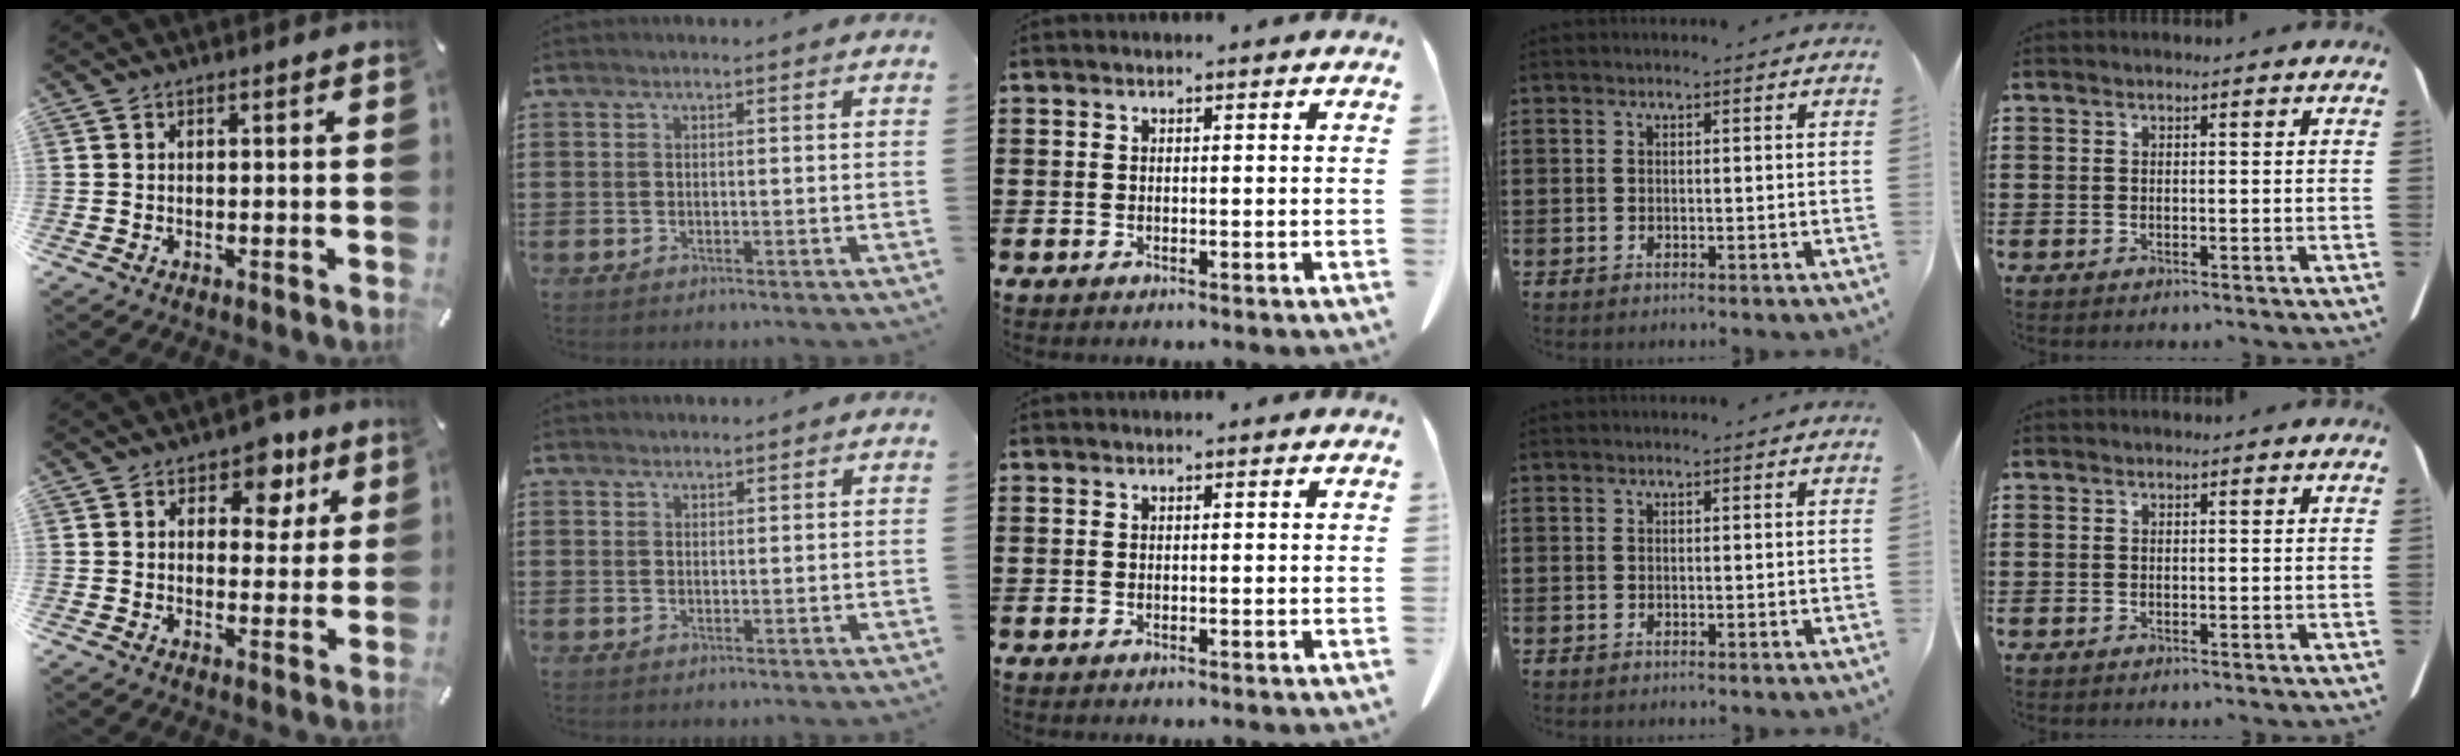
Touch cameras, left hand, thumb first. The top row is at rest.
{"thumb": {"total": 7.8, "force": [4.0, 5.2, 4.3], "torque": [-0.039, -0.022, 0.060]}, "index": {"total": 1.3, "force": [1.2, 0.4, 0.0], "torque": [-0.002, 0.001, 0.024]}}